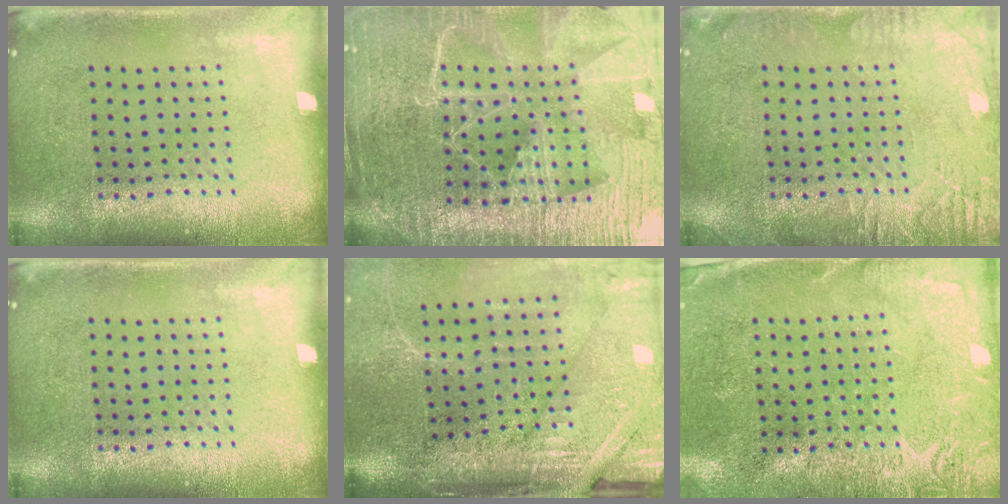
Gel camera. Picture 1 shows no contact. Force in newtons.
{"total": 6.3, "press": 5.5, "slide": 3.1}
{"total": 2.8, "press": 2.7, "slide": 0.4}
{"total": 0.0}
{"total": 4.3, "press": 3.7, "slide": 2.2}
{"total": 2.7, "press": 2.7, "slide": 0.7}